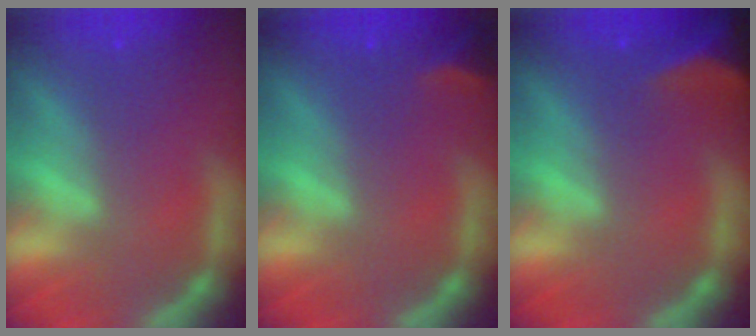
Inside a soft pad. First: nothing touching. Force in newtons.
{"total": 1.9}
{"total": 6.0}